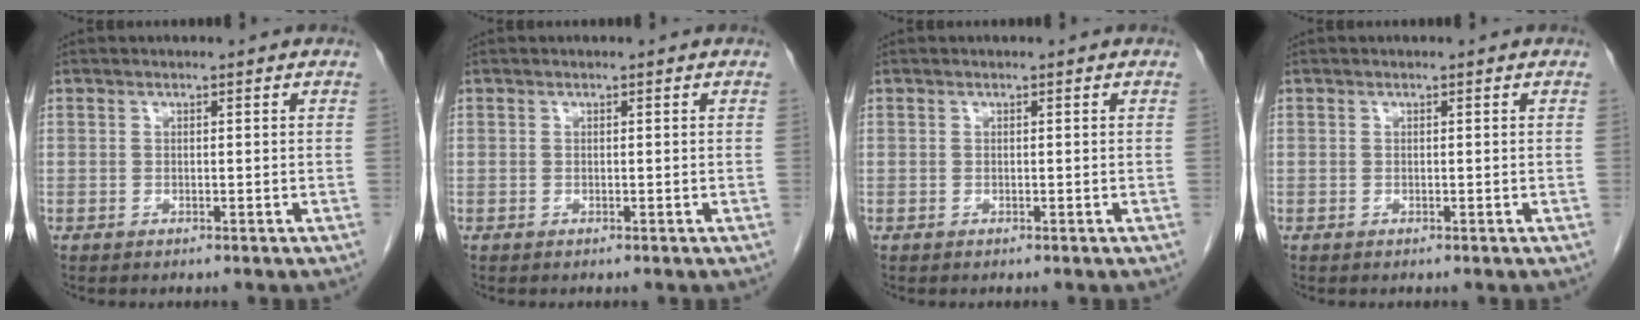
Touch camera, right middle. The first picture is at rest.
{"total": 0.0}
{"total": 0.0}
{"total": 0.0}